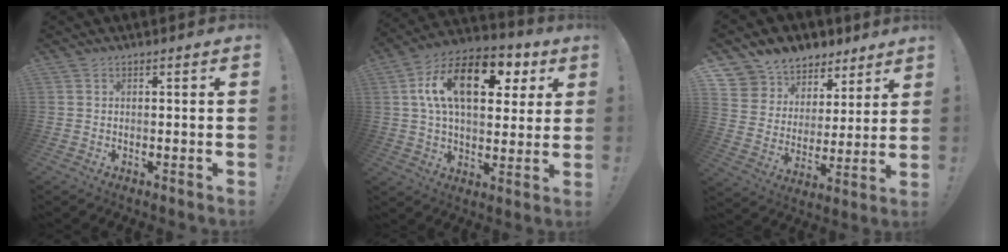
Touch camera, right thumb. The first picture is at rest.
{"total": 19.8, "force": [6.4, 11.2, 15.1], "torque": [-0.241, -0.010, 0.105]}
{"total": 8.6, "force": [6.0, 6.0, 0.8], "torque": [-0.024, -0.058, 0.118]}